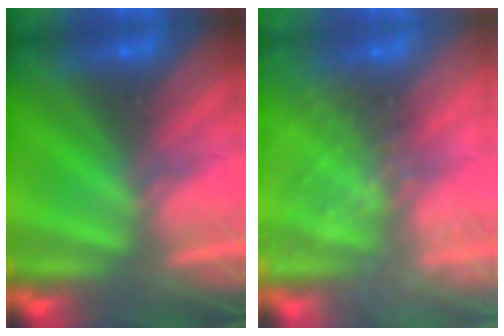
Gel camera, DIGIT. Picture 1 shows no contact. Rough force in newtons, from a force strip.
{"total": 7.3}